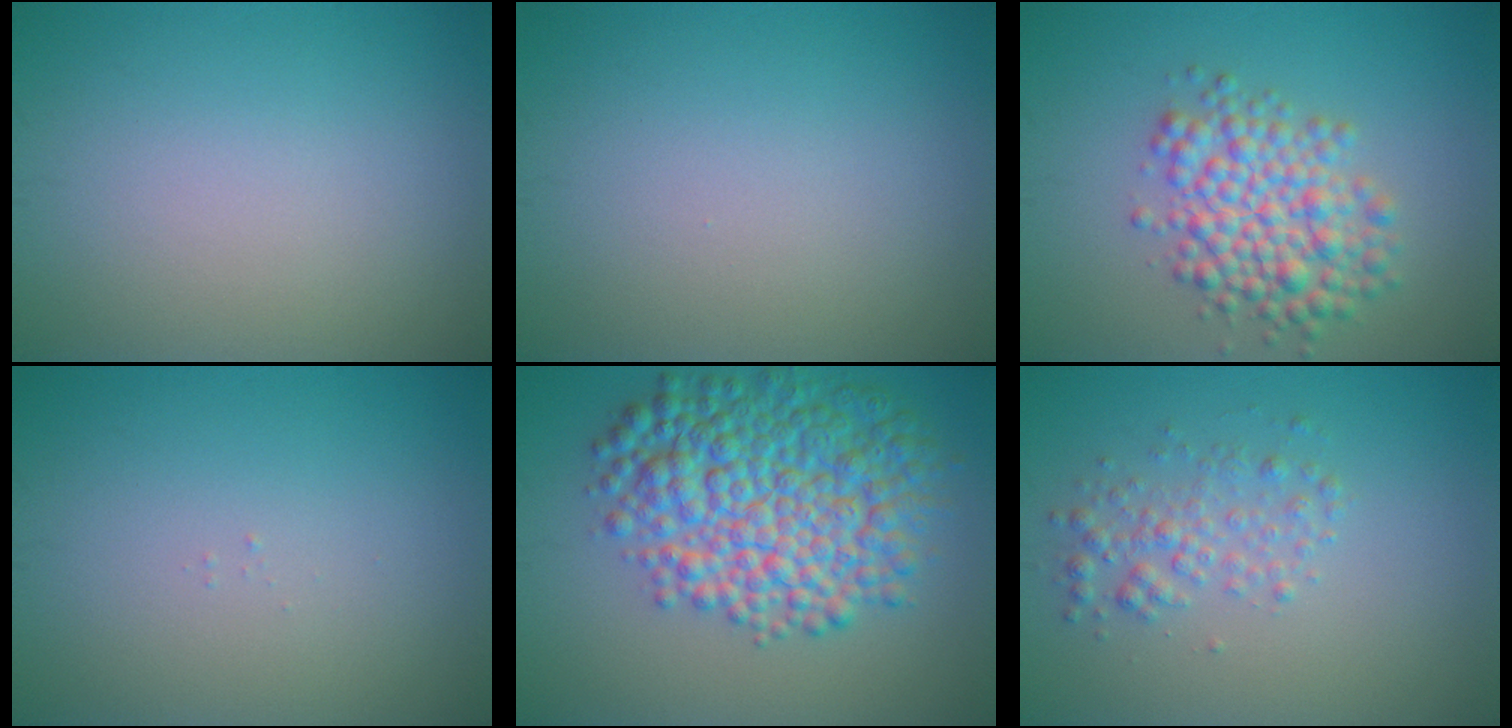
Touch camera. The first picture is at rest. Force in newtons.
{"total": 0.0}
{"total": 5.5, "press": 5.5, "slide": 0.2}
{"total": 0.0}
{"total": 9.7, "press": 9.7, "slide": 0.1}
{"total": 2.3, "press": 2.3, "slide": 0.1}